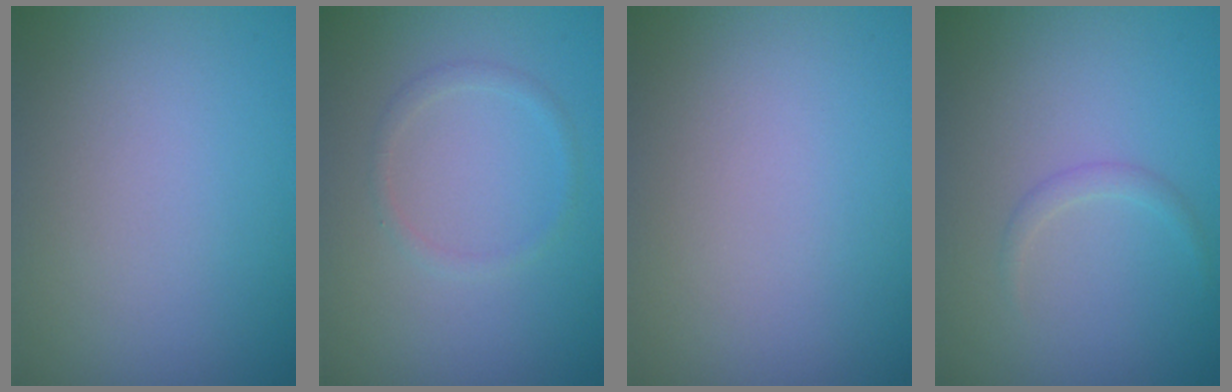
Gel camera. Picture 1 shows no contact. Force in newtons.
{"total": 1.0, "press": 1.0, "slide": 0.1}
{"total": 0.0}
{"total": 0.9, "press": 0.9, "slide": 0.0}